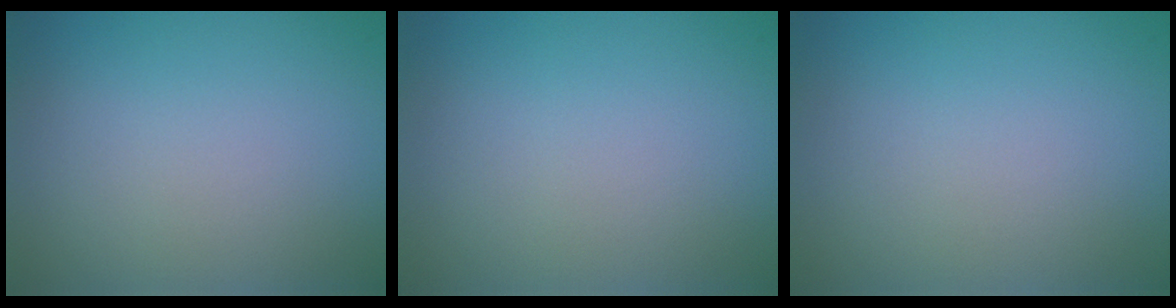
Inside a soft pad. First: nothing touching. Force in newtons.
{"total": 0.0}
{"total": 0.0}